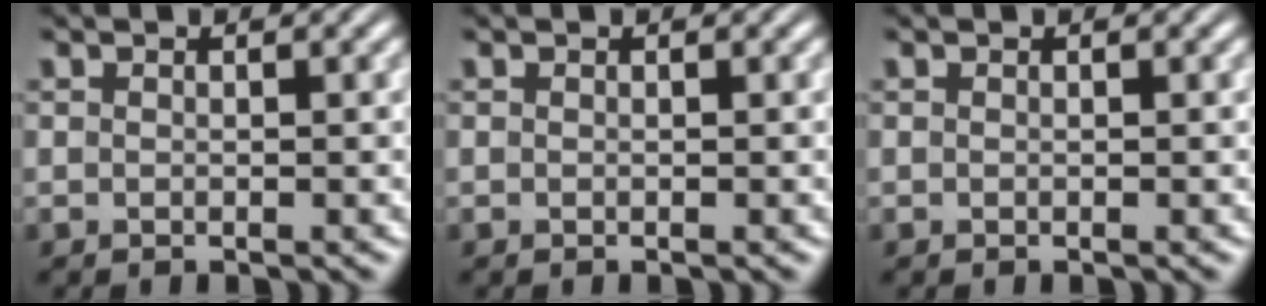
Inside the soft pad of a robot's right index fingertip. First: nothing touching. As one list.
[{"total": 0.0}, {"total": 0.0}]